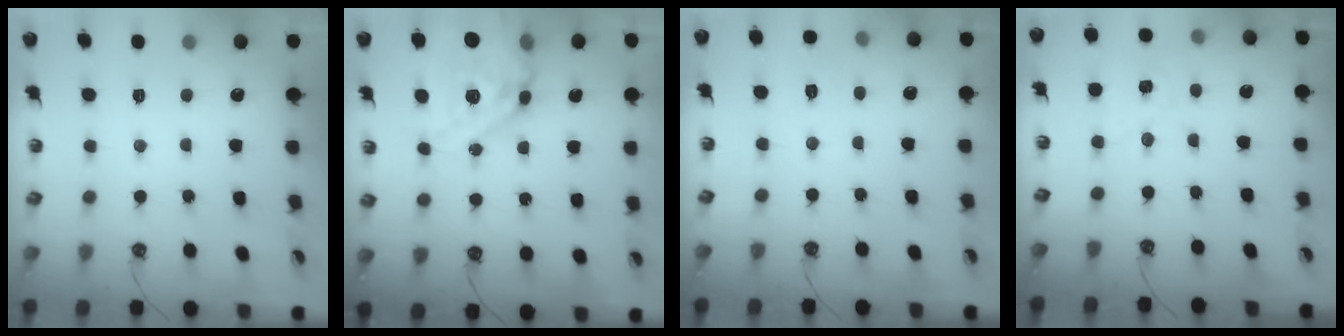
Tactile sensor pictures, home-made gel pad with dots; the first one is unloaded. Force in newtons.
{"total": 21.5, "press": 21.4, "slide": 2.2}
{"total": 4.7, "press": 4.6, "slide": 0.7}
{"total": 1.4, "press": 1.4, "slide": 0.2}